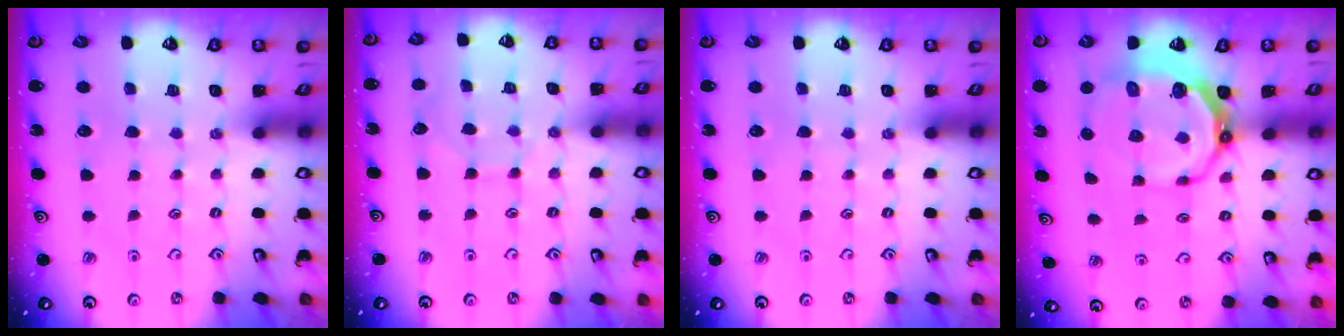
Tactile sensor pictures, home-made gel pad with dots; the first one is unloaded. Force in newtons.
{"total": 6.3, "press": 6.3, "slide": 0.4}
{"total": 0.0}
{"total": 8.7, "press": 7.7, "slide": 4.1}